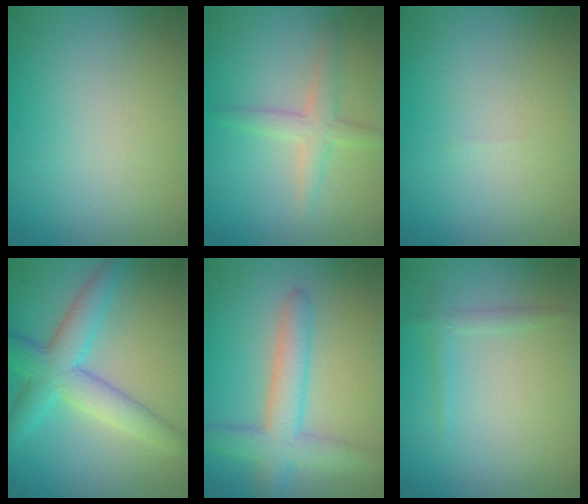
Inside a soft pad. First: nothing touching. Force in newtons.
{"total": 2.5, "press": 2.5, "slide": 0.1}
{"total": 0.0}
{"total": 5.8, "press": 5.8, "slide": 0.2}
{"total": 4.9, "press": 4.9, "slide": 0.4}
{"total": 1.1, "press": 1.1, "slide": 0.1}